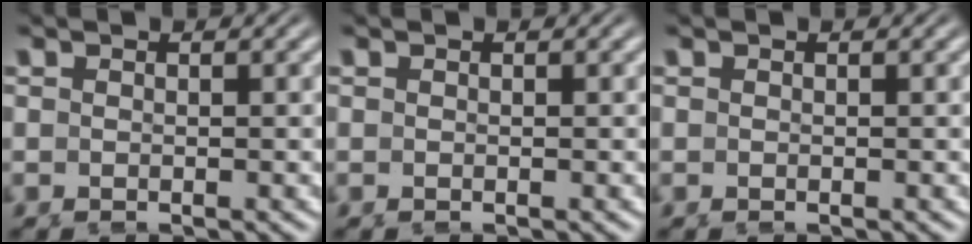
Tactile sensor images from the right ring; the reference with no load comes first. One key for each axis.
{"total": 0.0}
{"total": 0.0}